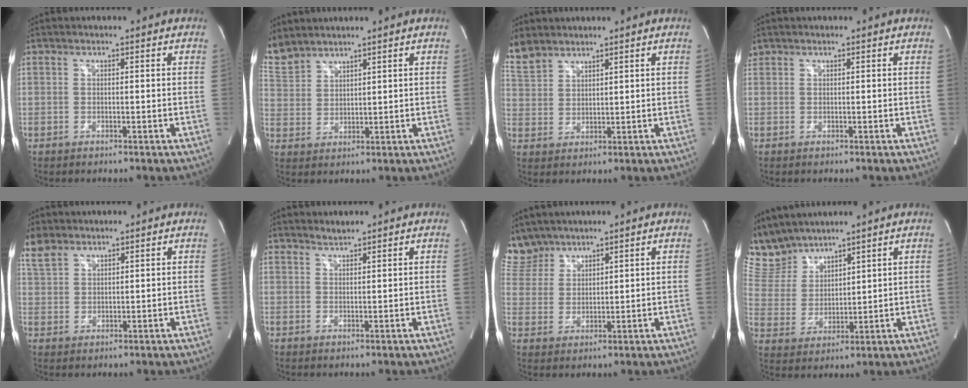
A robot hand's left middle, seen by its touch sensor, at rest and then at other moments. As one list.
[{"total": 7.6, "force": [7.1, 2.4, 1.6], "torque": [-0.060, 0.012, 0.159]}, {"total": 6.9, "force": [6.0, 2.9, 1.8], "torque": [-0.052, 0.014, 0.135]}, {"total": 1.0, "force": [0.7, 0.6, 0.0], "torque": [-0.004, 0.018, 0.016]}, {"total": 4.9, "force": [4.0, 2.5, 1.5], "torque": [-0.043, 0.015, 0.090]}, {"total": 1.4, "force": [1.4, -0.1, 0.0], "torque": [-0.006, 0.000, 0.028]}, {"total": 6.4, "force": [6.0, 2.3, 0.1], "torque": [-0.009, 0.010, 0.133]}, {"total": 8.3, "force": [8.0, 1.8, 0.7], "torque": [-0.037, 0.016, 0.183]}]